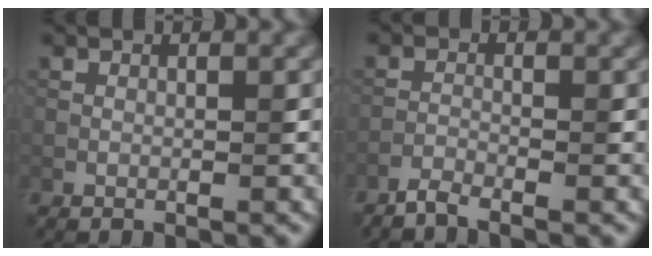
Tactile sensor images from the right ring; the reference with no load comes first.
{"total": 1.6, "force": [-1.6, 0.1, 0.2], "torque": [-0.012, 0.001, -0.033]}